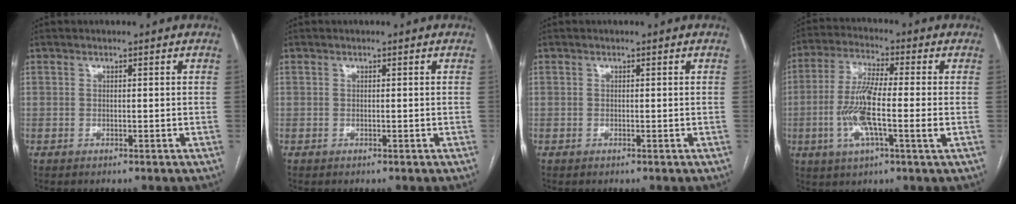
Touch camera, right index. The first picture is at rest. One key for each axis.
{"total": 0.0}
{"total": 0.0}
{"total": 11.0, "fx": -1.8, "fy": 1.2, "fz": 10.8, "tx": -0.218, "ty": 0.001, "tz": -0.041}